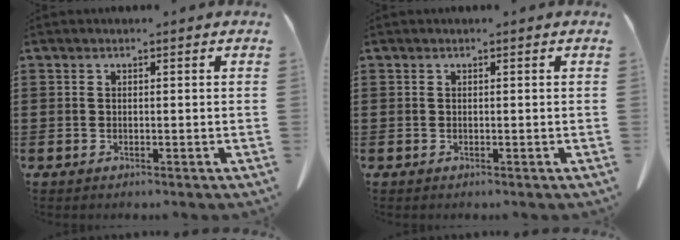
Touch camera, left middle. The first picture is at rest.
{"total": 0.0}